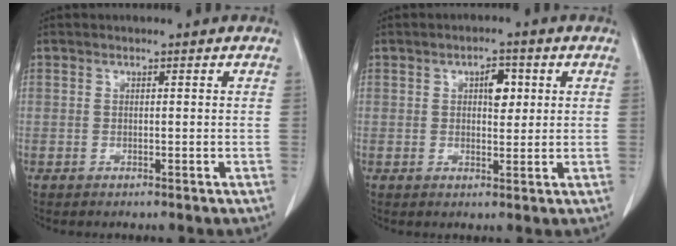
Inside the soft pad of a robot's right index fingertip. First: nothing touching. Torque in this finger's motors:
{"motor_torque": [0.08, 0.06, 0.02, 0.04]}